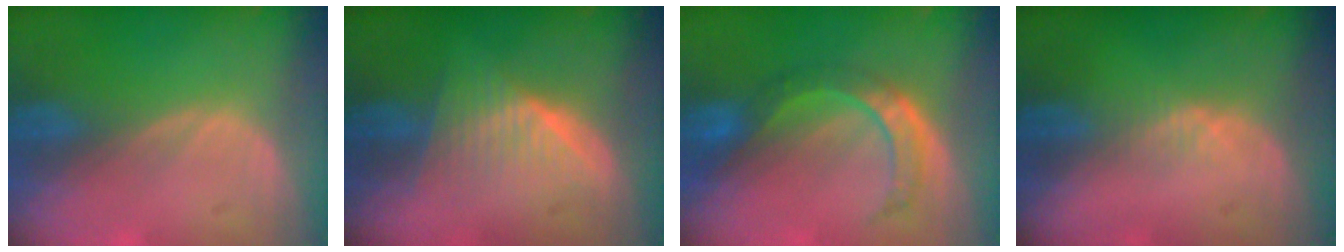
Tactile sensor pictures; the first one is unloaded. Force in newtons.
{"total": 6.4, "press": 6.2, "slide": 1.7}
{"total": 6.1, "press": 6.0, "slide": 1.1}
{"total": 1.4, "press": 1.2, "slide": 0.7}